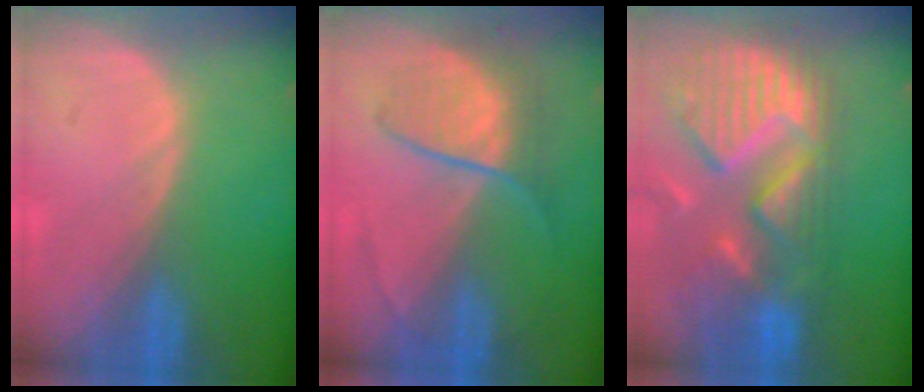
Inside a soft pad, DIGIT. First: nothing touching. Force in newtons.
{"total": 6.3, "press": 6.3, "slide": 0.7}
{"total": 13.7, "press": 11.6, "slide": 7.3}